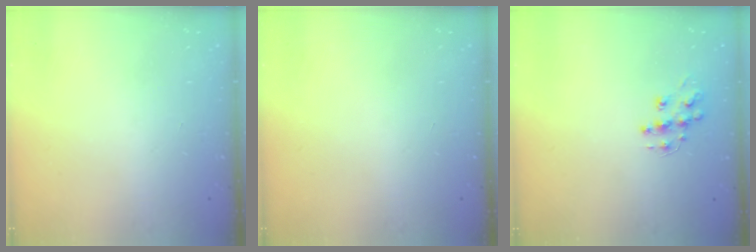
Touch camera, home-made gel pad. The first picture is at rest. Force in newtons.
{"total": 0.0}
{"total": 9.8, "press": 9.8, "slide": 0.6}